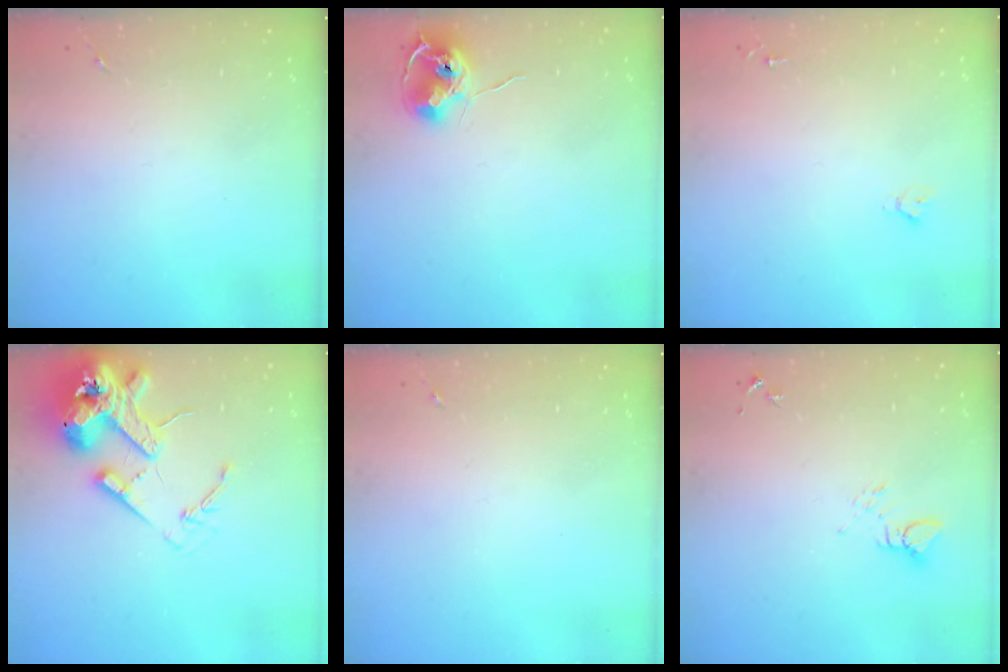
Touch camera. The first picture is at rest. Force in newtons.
{"total": 9.1, "press": 9.1, "slide": 0.6}
{"total": 1.9, "press": 1.9, "slide": 0.2}
{"total": 17.7, "press": 17.5, "slide": 2.4}
{"total": 0.0}
{"total": 4.0, "press": 4.0, "slide": 0.1}